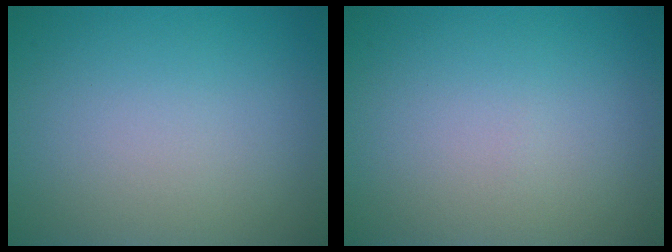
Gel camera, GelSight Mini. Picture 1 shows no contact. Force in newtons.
{"total": 0.0}